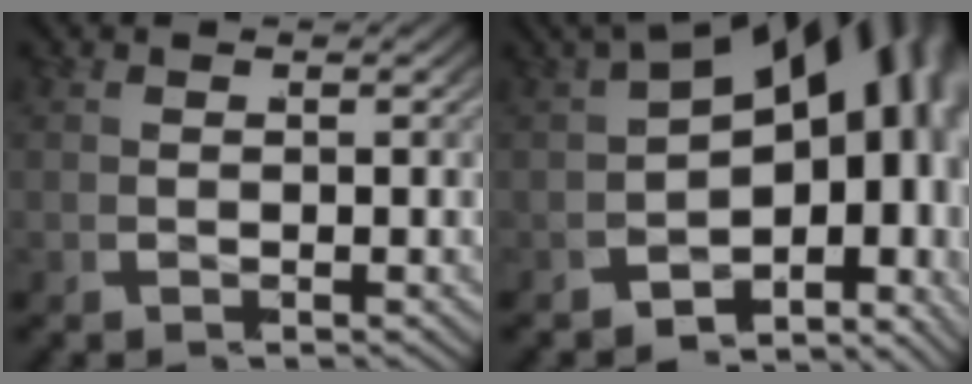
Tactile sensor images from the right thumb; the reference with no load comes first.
{"total": 18.2, "force": [0.4, 12.1, 13.6], "torque": [-0.198, -0.021, -0.007]}